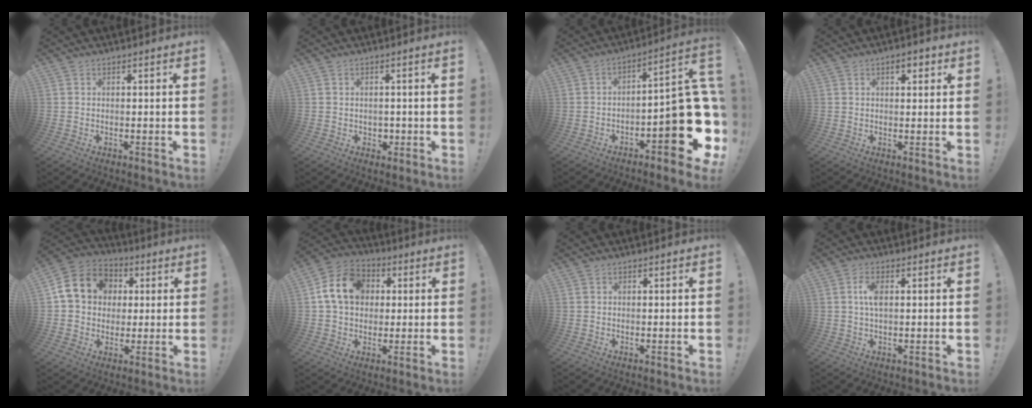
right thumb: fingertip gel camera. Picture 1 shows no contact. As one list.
[{"total": 2.4, "force": [0.5, 2.3, 0.6], "torque": [0.002, -0.007, 0.007]}, {"total": 18.9, "force": [-5.5, 6.4, 17.0], "torque": [-0.207, 0.023, -0.077]}, {"total": 3.2, "force": [1.6, 1.5, 2.3], "torque": [-0.026, -0.004, 0.022]}, {"total": 14.1, "force": [3.4, 12.1, 6.5], "torque": [-0.100, 0.008, 0.075]}, {"total": 14.5, "force": [3.2, 11.6, 8.1], "torque": [-0.133, 0.010, 0.069]}, {"total": 0.0}, {"total": 4.6, "force": [0.8, 2.1, 4.0], "torque": [-0.073, -0.001, 0.008]}]